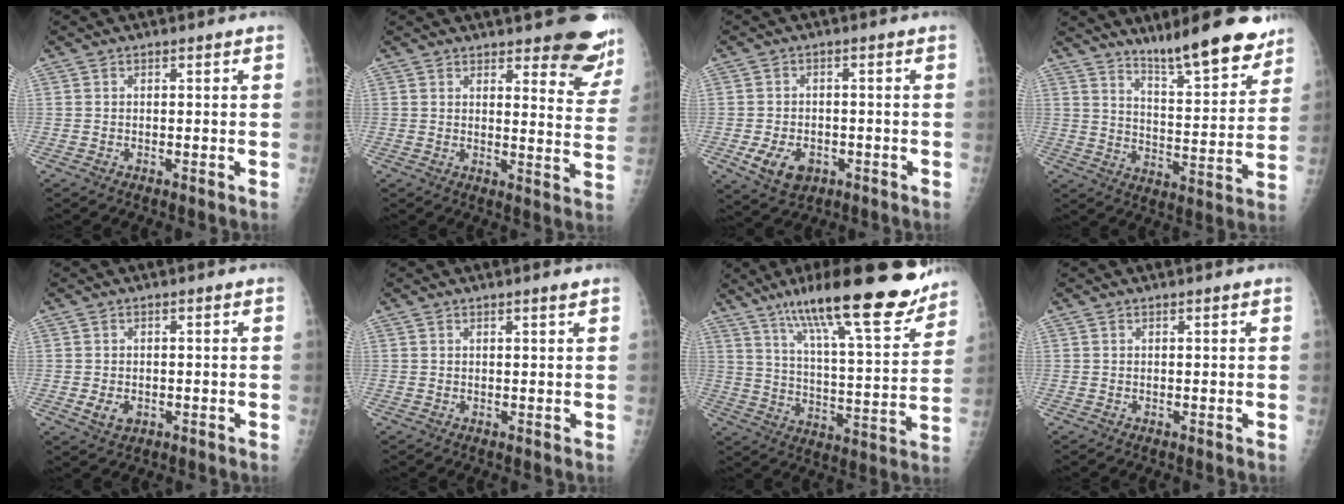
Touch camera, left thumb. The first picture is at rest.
{"total": 12.4, "force": [9.5, 3.5, 7.2], "torque": [-0.043, -0.064, 0.102]}
{"total": 6.8, "force": [-2.7, 4.7, 4.1], "torque": [-0.065, 0.010, -0.034]}
{"total": 15.7, "force": [12.1, 3.0, 9.5], "torque": [-0.108, -0.081, 0.191]}
{"total": 2.9, "force": [-0.5, 2.0, 2.1], "torque": [-0.029, -0.002, -0.002]}
{"total": 1.3, "force": [0.9, -0.2, 0.9], "torque": [-0.014, -0.006, 0.015]}
{"total": 23.6, "force": [17.0, 4.6, 15.7], "torque": [-0.219, -0.068, 0.268]}
{"total": 0.7, "force": [0.5, -0.1, 0.5], "torque": [-0.010, 0.000, 0.008]}